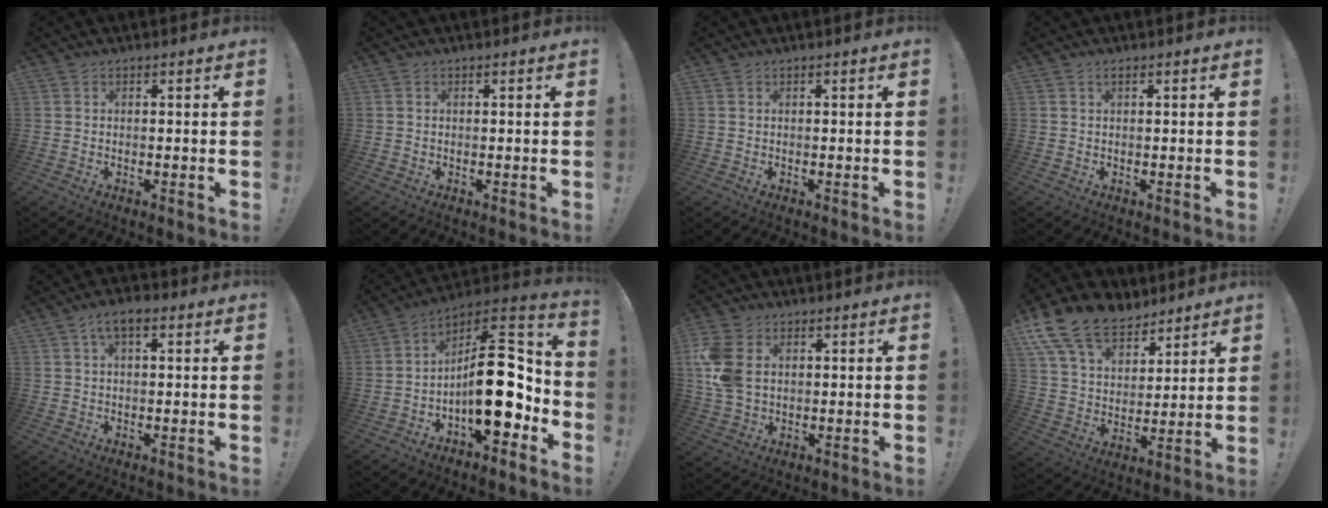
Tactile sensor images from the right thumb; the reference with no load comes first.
{"total": 0.0}
{"total": 0.0}
{"total": 0.7, "force": [0.3, 0.2, 0.7], "torque": [-0.009, 0.000, 0.003]}
{"total": 4.9, "force": [1.8, 2.3, 3.9], "torque": [-0.060, 0.003, 0.030]}
{"total": 21.0, "force": [-2.9, 9.8, 18.3], "torque": [-0.267, 0.016, -0.038]}
{"total": 10.9, "force": [2.2, 8.0, 7.2], "torque": [-0.153, 0.001, 0.045]}
{"total": 16.8, "force": [11.6, 9.9, 6.9], "torque": [-0.129, -0.073, 0.219]}